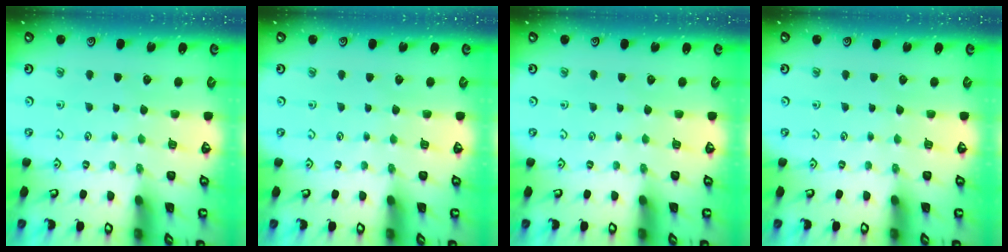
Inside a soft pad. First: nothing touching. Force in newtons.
{"total": 0.0}
{"total": 0.0}
{"total": 0.0}